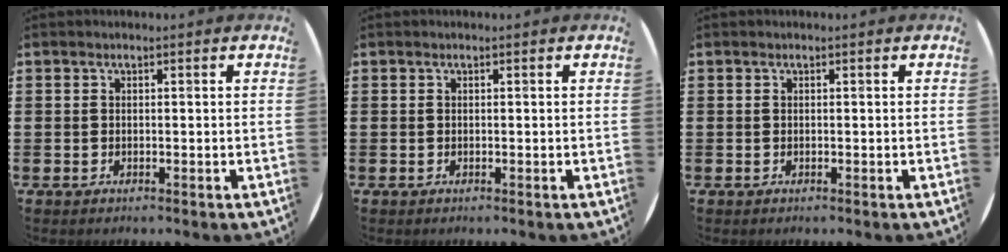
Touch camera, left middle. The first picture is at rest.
{"total": 0.0}
{"total": 0.0}